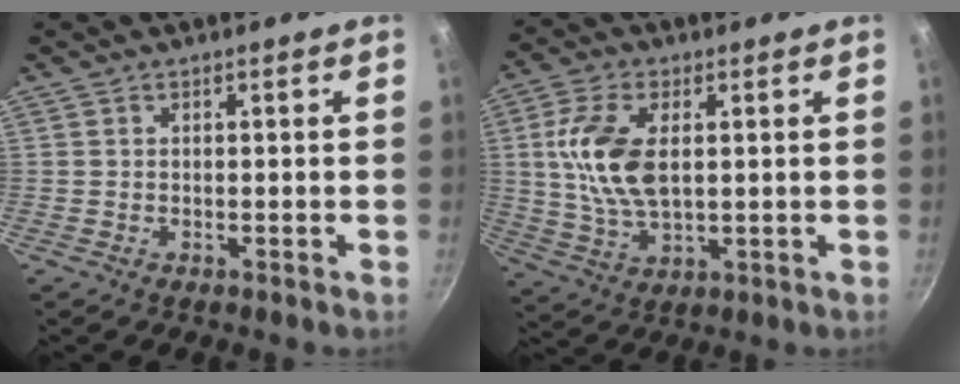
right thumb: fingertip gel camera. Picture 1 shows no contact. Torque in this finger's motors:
{"motor_torque": [0.18, 0.18, 1.32, 0.16, 0.48]}